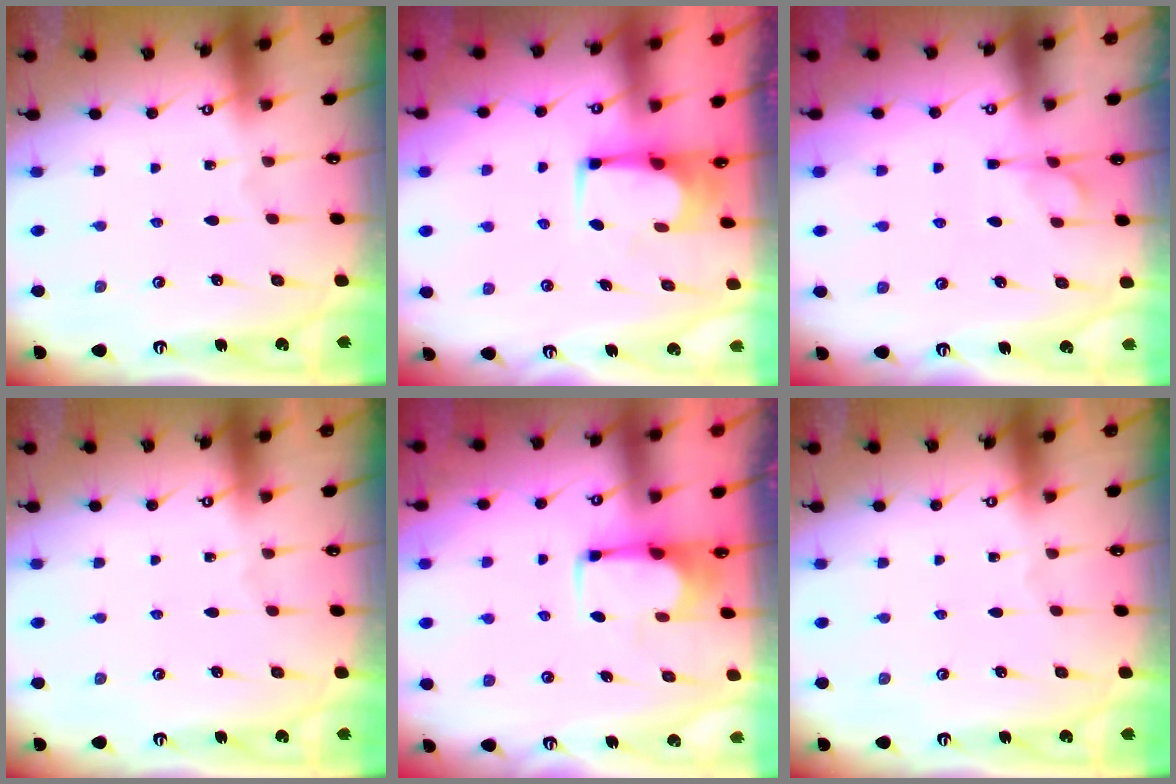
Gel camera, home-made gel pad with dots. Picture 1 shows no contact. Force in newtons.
{"total": 2.2, "press": 2.2, "slide": 0.1}
{"total": 1.8, "press": 1.3, "slide": 1.3}
{"total": 0.0}
{"total": 1.8, "press": 1.7, "slide": 0.5}
{"total": 0.0}